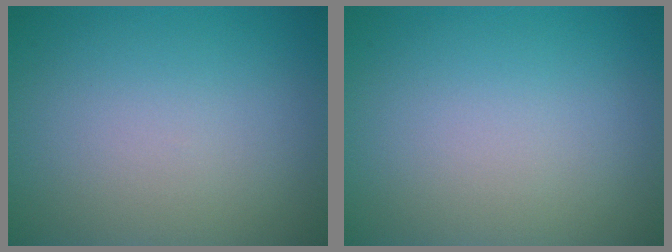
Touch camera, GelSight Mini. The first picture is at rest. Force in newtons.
{"total": 0.0}